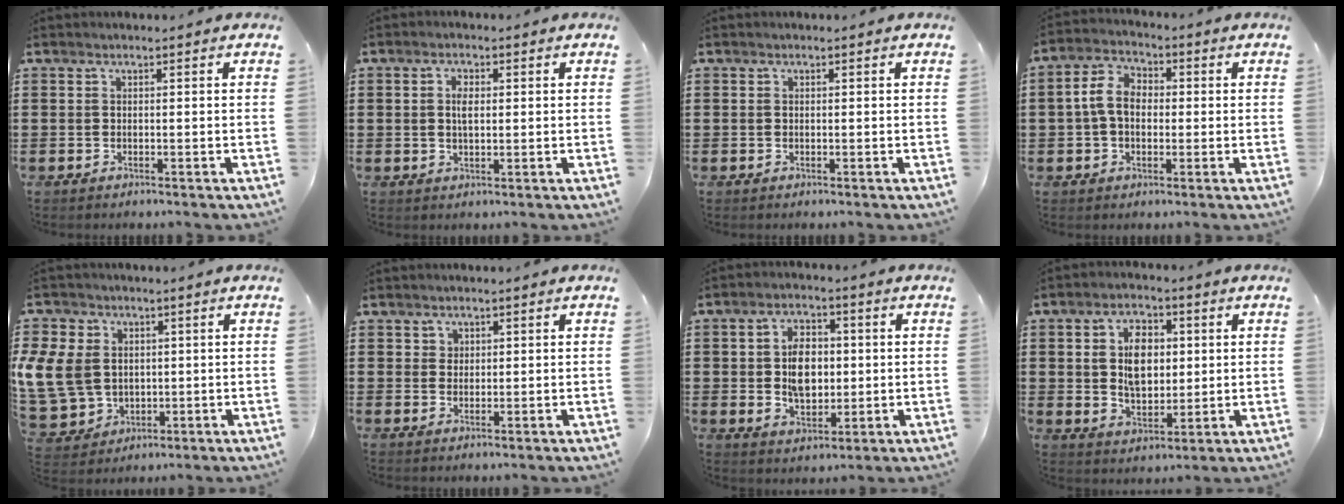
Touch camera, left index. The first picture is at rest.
{"total": 2.6, "force": [0.5, 1.3, 2.2], "torque": [-0.047, 0.008, 0.008]}
{"total": 0.0}
{"total": 6.0, "force": [0.0, 4.3, 4.2], "torque": [-0.101, 0.011, -0.007]}
{"total": 9.9, "force": [1.5, 8.5, 4.9], "torque": [-0.159, 0.017, 0.029]}
{"total": 1.6, "force": [1.0, 1.3, 0.1], "torque": [-0.006, 0.004, 0.019]}
{"total": 7.0, "force": [0.4, 4.5, 5.4], "torque": [-0.100, 0.009, 0.001]}
{"total": 7.5, "force": [1.5, 4.8, 5.5], "torque": [-0.104, 0.013, 0.022]}